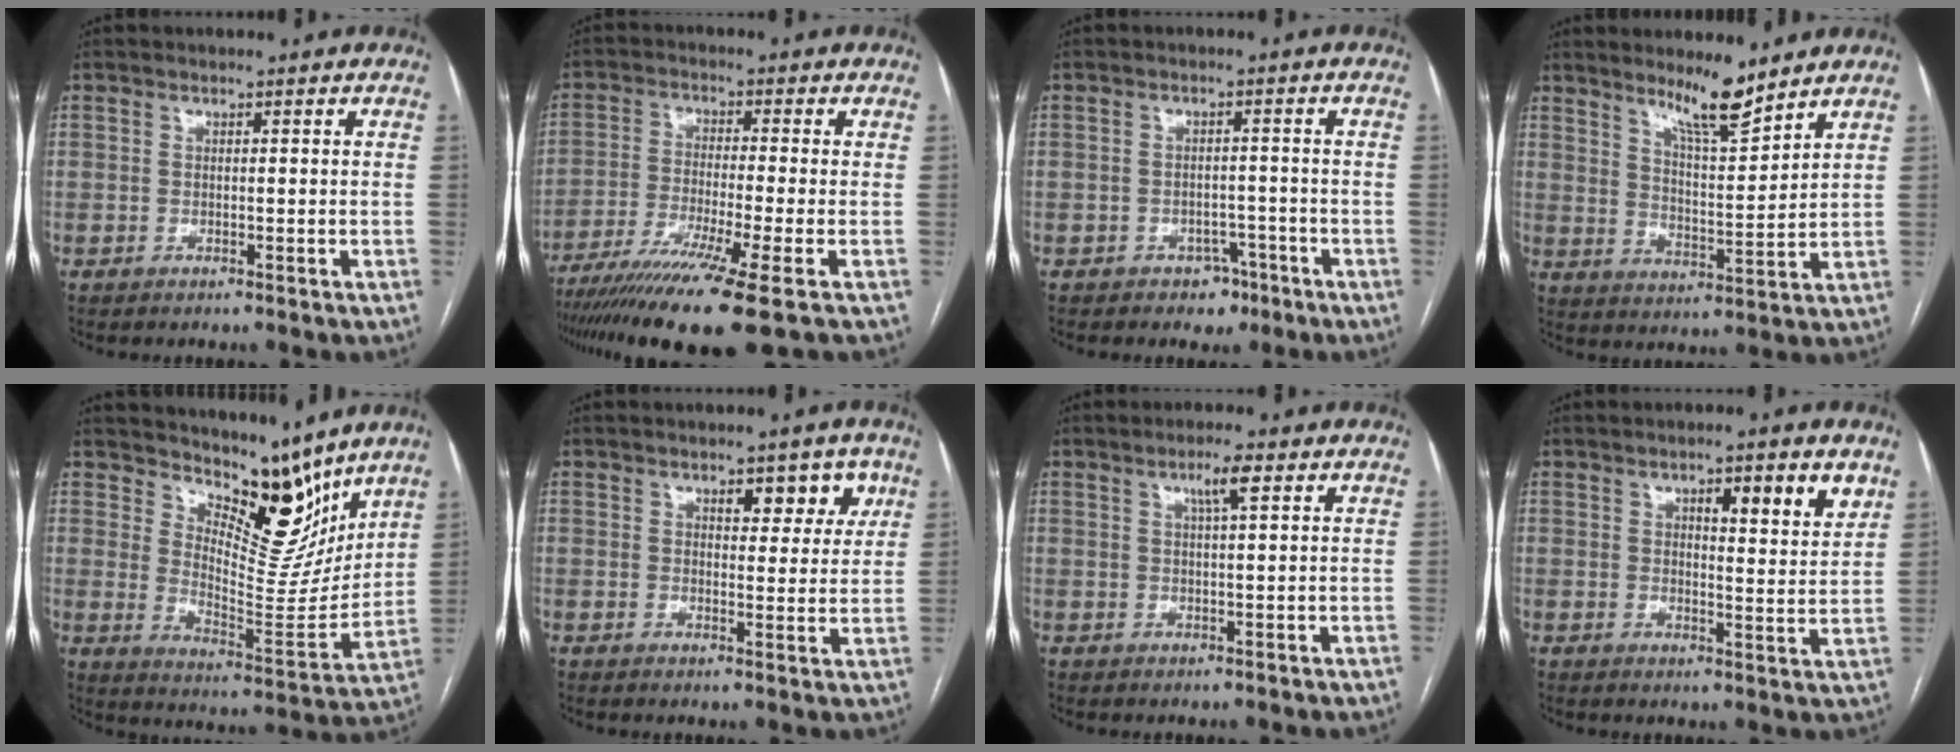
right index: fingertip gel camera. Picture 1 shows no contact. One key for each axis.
{"total": 13.2, "fx": -8.9, "fy": -1.3, "fz": 9.6, "tx": -0.176, "ty": -0.038, "tz": -0.148}
{"total": 3.7, "fx": -2.5, "fy": 2.7, "fz": 0.6, "tx": 0.001, "ty": 0.014, "tz": -0.029}
{"total": 8.0, "fx": 6.6, "fy": 0.5, "fz": 4.6, "tx": -0.083, "ty": -0.017, "tz": 0.118}
{"total": 13.1, "fx": 10.8, "fy": 4.3, "fz": 6.2, "tx": -0.090, "ty": -0.029, "tz": 0.173}
{"total": 5.8, "fx": 3.1, "fy": 2.6, "fz": 4.2, "tx": -0.042, "ty": 0.004, "tz": 0.038}
{"total": 3.4, "fx": 1.6, "fy": 0.2, "fz": 2.9, "tx": -0.053, "ty": 0.004, "tz": 0.027}
{"total": 7.6, "fx": 4.1, "fy": 1.4, "fz": 6.2, "tx": -0.084, "ty": -0.004, "tz": 0.054}